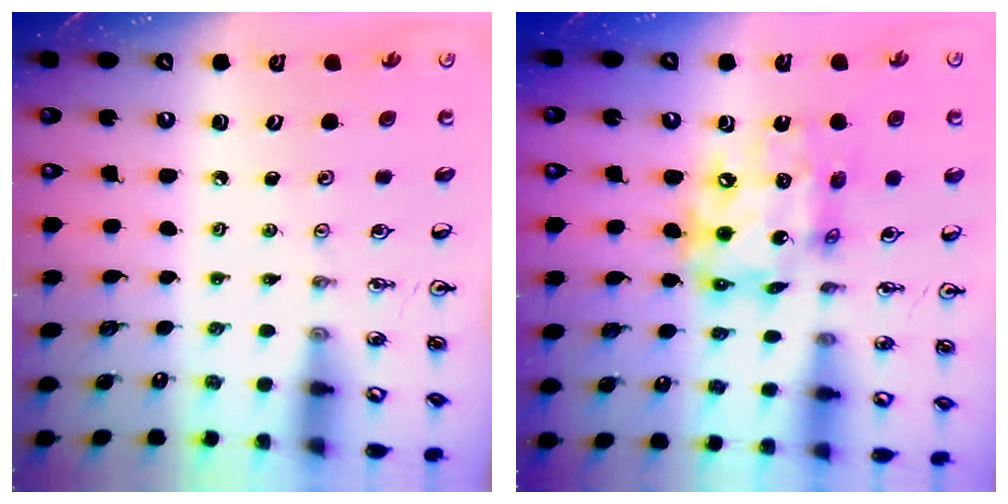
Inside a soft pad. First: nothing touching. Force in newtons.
{"total": 14.8, "press": 14.7, "slide": 1.2}